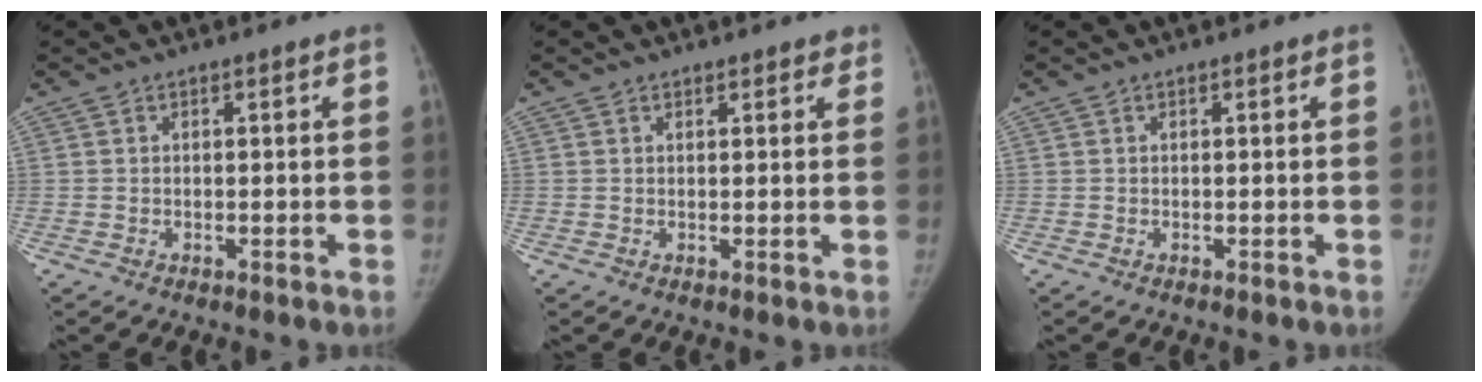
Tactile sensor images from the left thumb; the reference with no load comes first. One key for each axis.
{"total": 1.4, "fx": 1.2, "fy": 0.7, "fz": 0.4, "tx": 0.011, "ty": -0.004, "tz": 0.010}
{"total": 0.0}